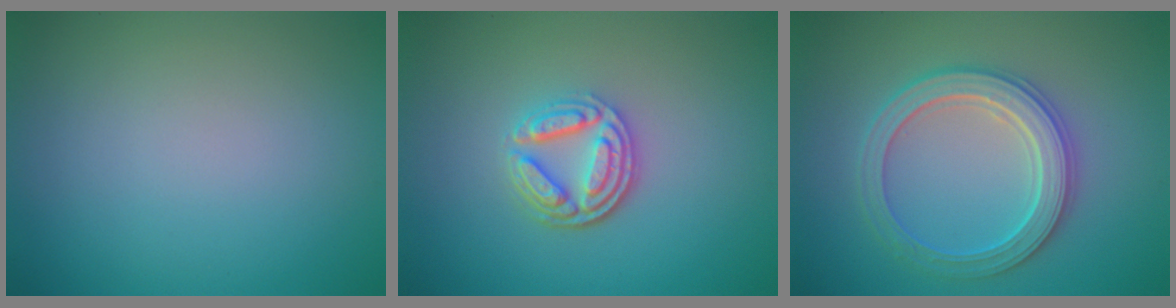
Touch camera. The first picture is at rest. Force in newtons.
{"total": 4.1, "press": 3.2, "slide": 2.5}
{"total": 3.9, "press": 3.8, "slide": 0.9}